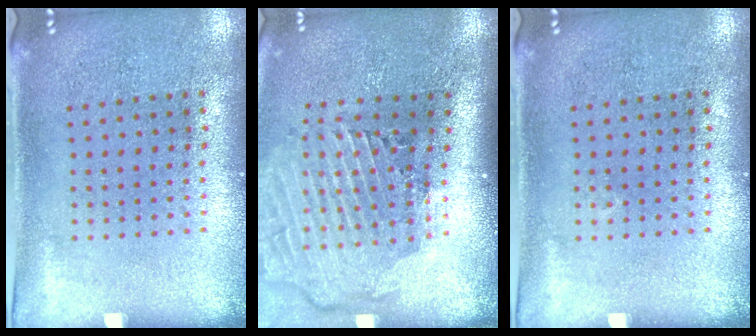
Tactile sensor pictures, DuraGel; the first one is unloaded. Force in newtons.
{"total": 3.0, "press": 2.2, "slide": 2.0}
{"total": 0.0}